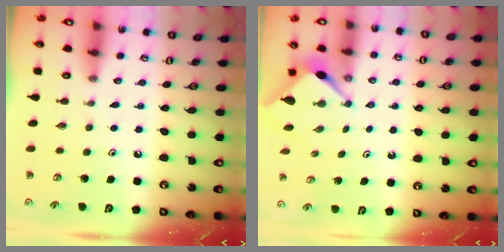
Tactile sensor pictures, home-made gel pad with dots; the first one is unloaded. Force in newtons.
{"total": 2.9, "press": 2.9, "slide": 0.3}